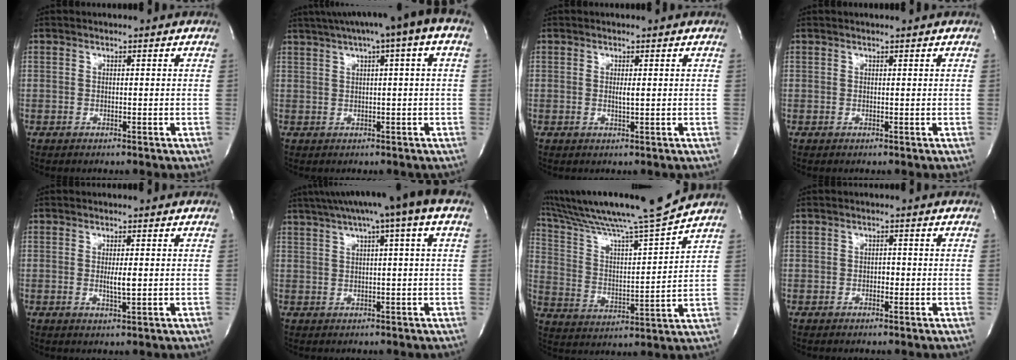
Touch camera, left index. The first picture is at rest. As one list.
[{"total": 10.9, "force": [5.7, 0.6, 9.2], "torque": [-0.147, 0.041, 0.077]}, {"total": 0.9, "force": [0.2, 0.0, 0.9], "torque": [-0.021, -0.003, 0.004]}, {"total": 0.9, "force": [0.9, -0.2, 0.2], "torque": [0.000, 0.005, 0.015]}, {"total": 2.1, "force": [0.0, 0.1, 2.1], "torque": [-0.039, -0.006, 0.001]}, {"total": 12.5, "force": [7.4, 0.1, 10.0], "torque": [-0.167, 0.047, 0.102]}, {"total": 17.8, "force": [15.7, -1.6, 8.3], "torque": [-0.151, -0.017, 0.257]}, {"total": 0.9, "force": [-0.3, 0.6, 0.6], "torque": [-0.005, 0.002, -0.006]}]